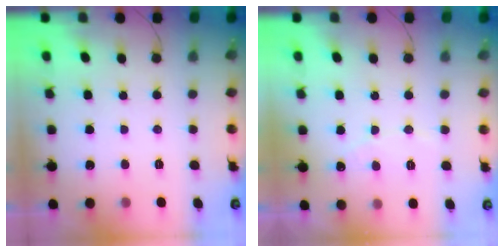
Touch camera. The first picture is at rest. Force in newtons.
{"total": 5.3, "press": 5.2, "slide": 0.2}